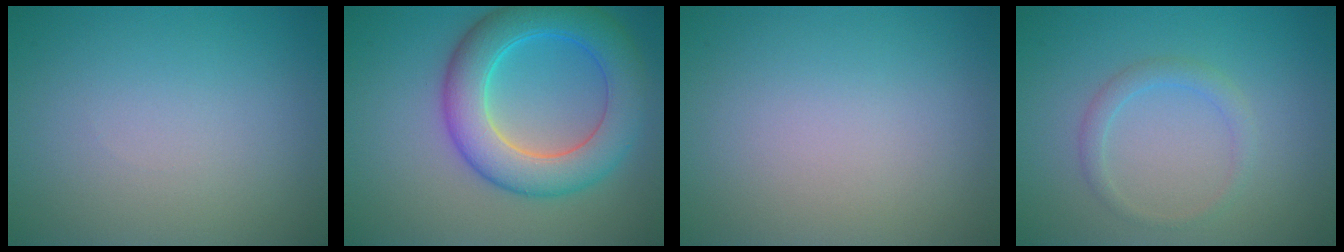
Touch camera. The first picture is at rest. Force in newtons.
{"total": 7.6, "press": 7.6, "slide": 0.1}
{"total": 0.0}
{"total": 1.6, "press": 1.6, "slide": 0.1}